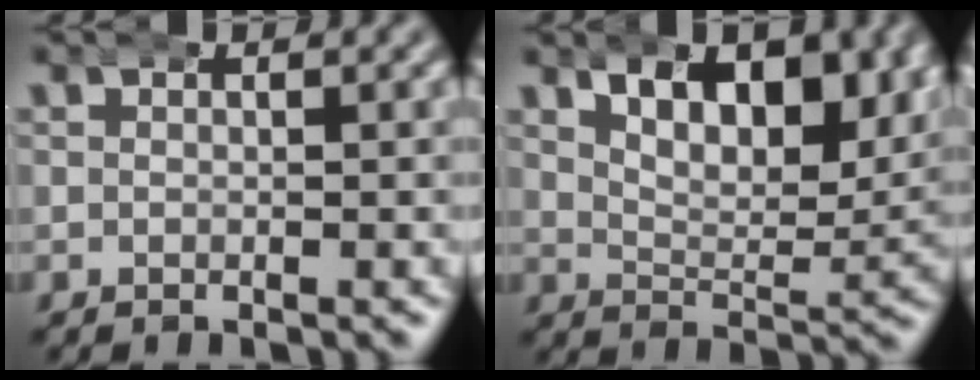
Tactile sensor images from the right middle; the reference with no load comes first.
{"total": 10.3, "force": [5.8, 5.4, 6.6], "torque": [-0.092, 0.009, 0.079]}